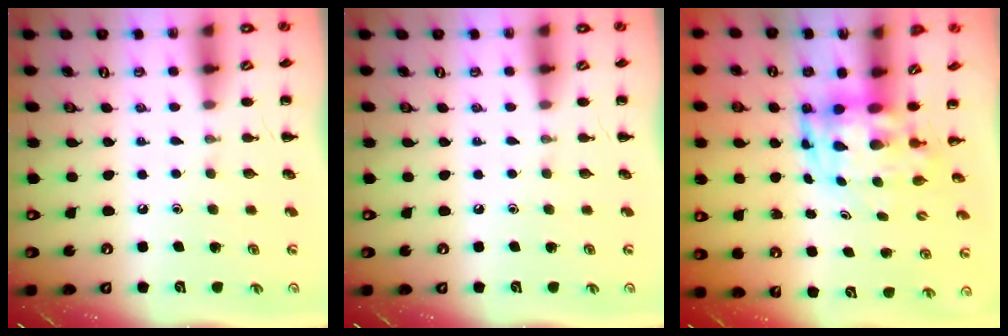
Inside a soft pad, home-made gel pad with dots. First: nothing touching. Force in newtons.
{"total": 0.0}
{"total": 4.5, "press": 4.3, "slide": 1.3}